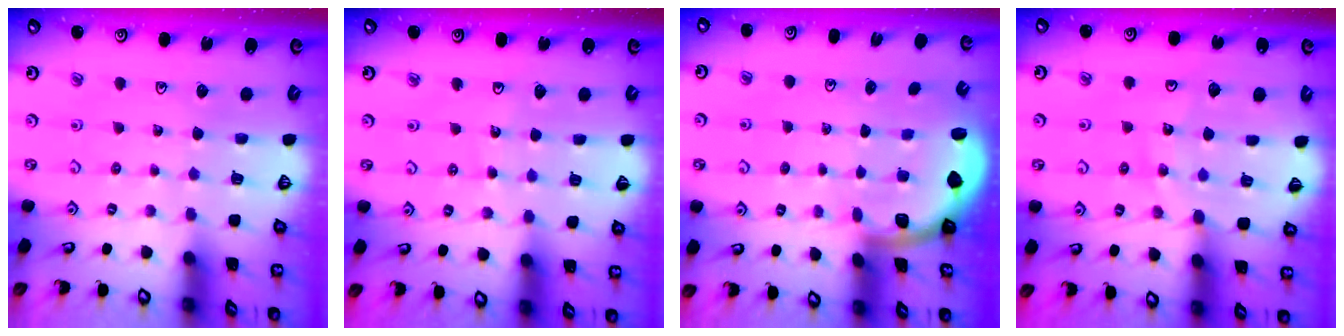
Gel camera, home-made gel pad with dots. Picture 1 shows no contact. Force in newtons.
{"total": 3.8, "press": 3.8, "slide": 0.4}
{"total": 2.0, "press": 1.9, "slide": 0.5}
{"total": 9.5, "press": 9.5, "slide": 0.2}